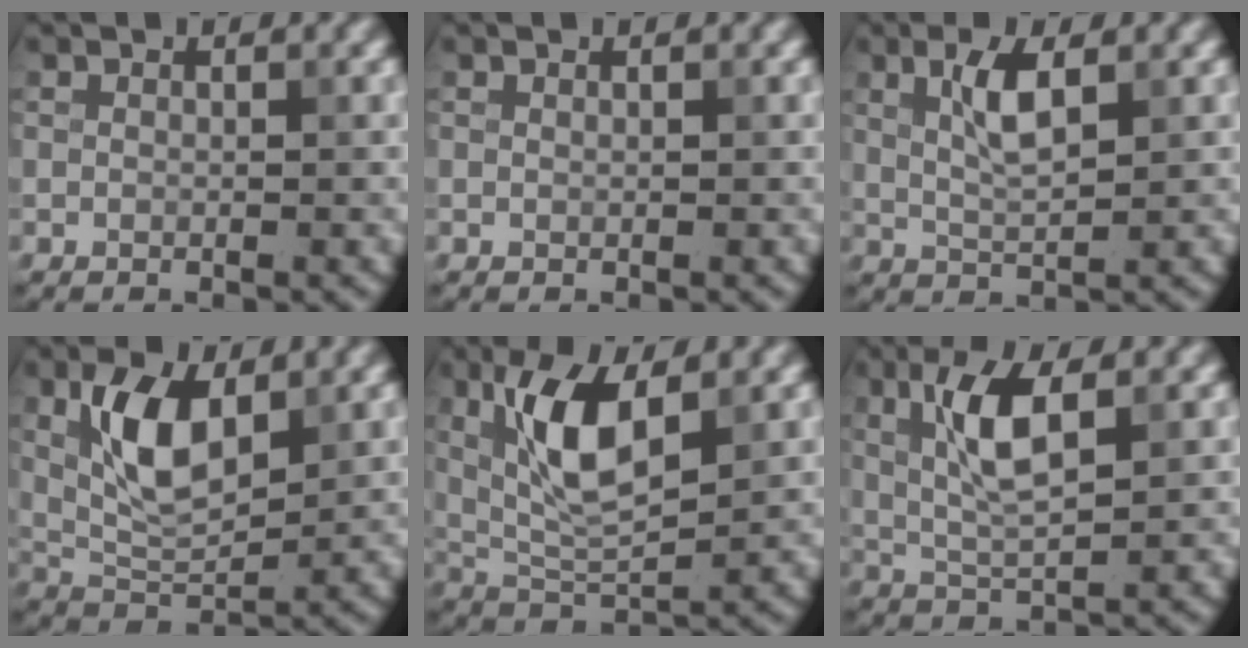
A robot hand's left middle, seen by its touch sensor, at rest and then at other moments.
{"total": 0.0}
{"total": 3.4, "force": [1.2, 1.0, 3.0], "torque": [-0.060, 0.005, 0.023]}
{"total": 6.2, "force": [1.9, 3.0, 5.1], "torque": [-0.104, 0.003, 0.037]}
{"total": 6.7, "force": [2.1, 2.5, 5.9], "torque": [-0.118, 0.000, 0.043]}
{"total": 5.2, "force": [1.5, 1.5, 4.7], "torque": [-0.100, 0.006, 0.029]}